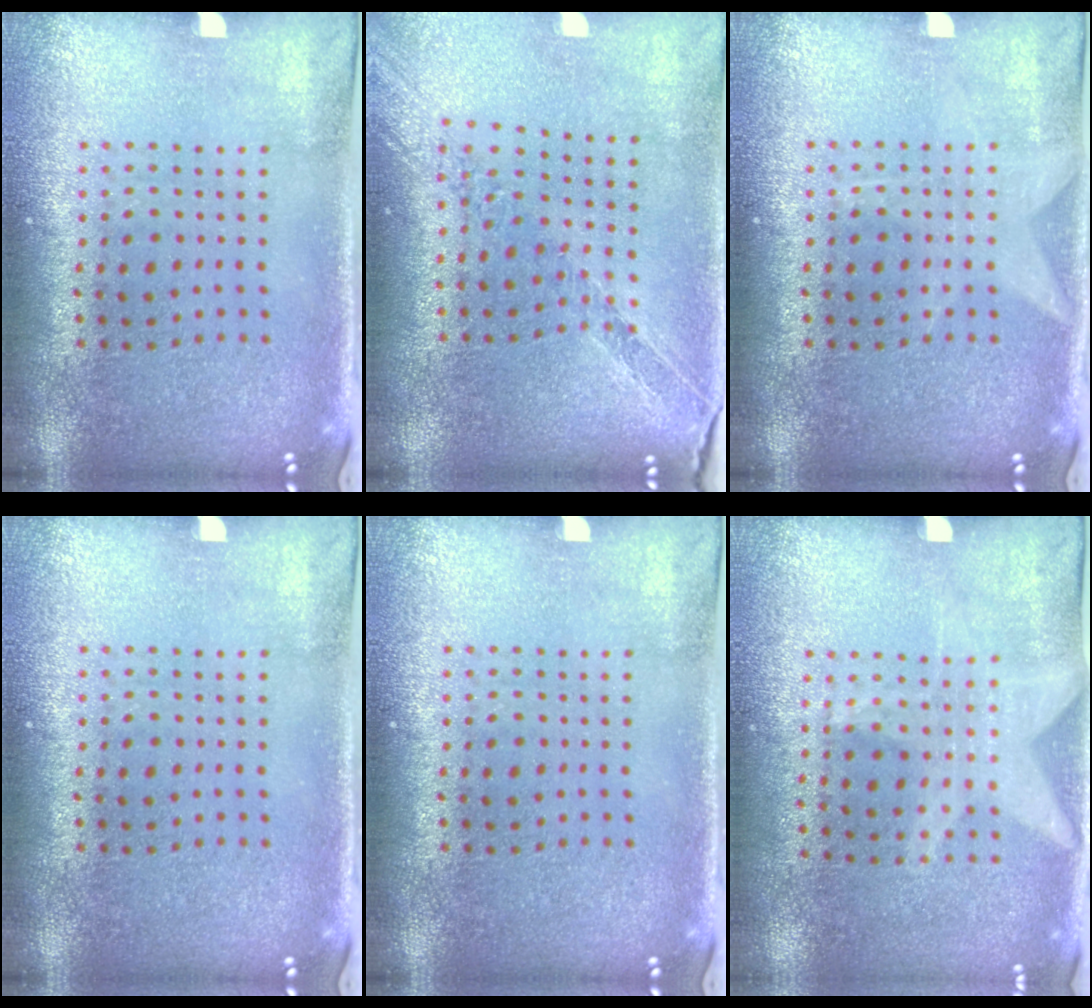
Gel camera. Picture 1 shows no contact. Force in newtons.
{"total": 1.1, "press": 1.1, "slide": 0.1}
{"total": 1.0, "press": 1.0, "slide": 0.1}
{"total": 0.0}
{"total": 0.0}
{"total": 1.2, "press": 0.9, "slide": 0.8}